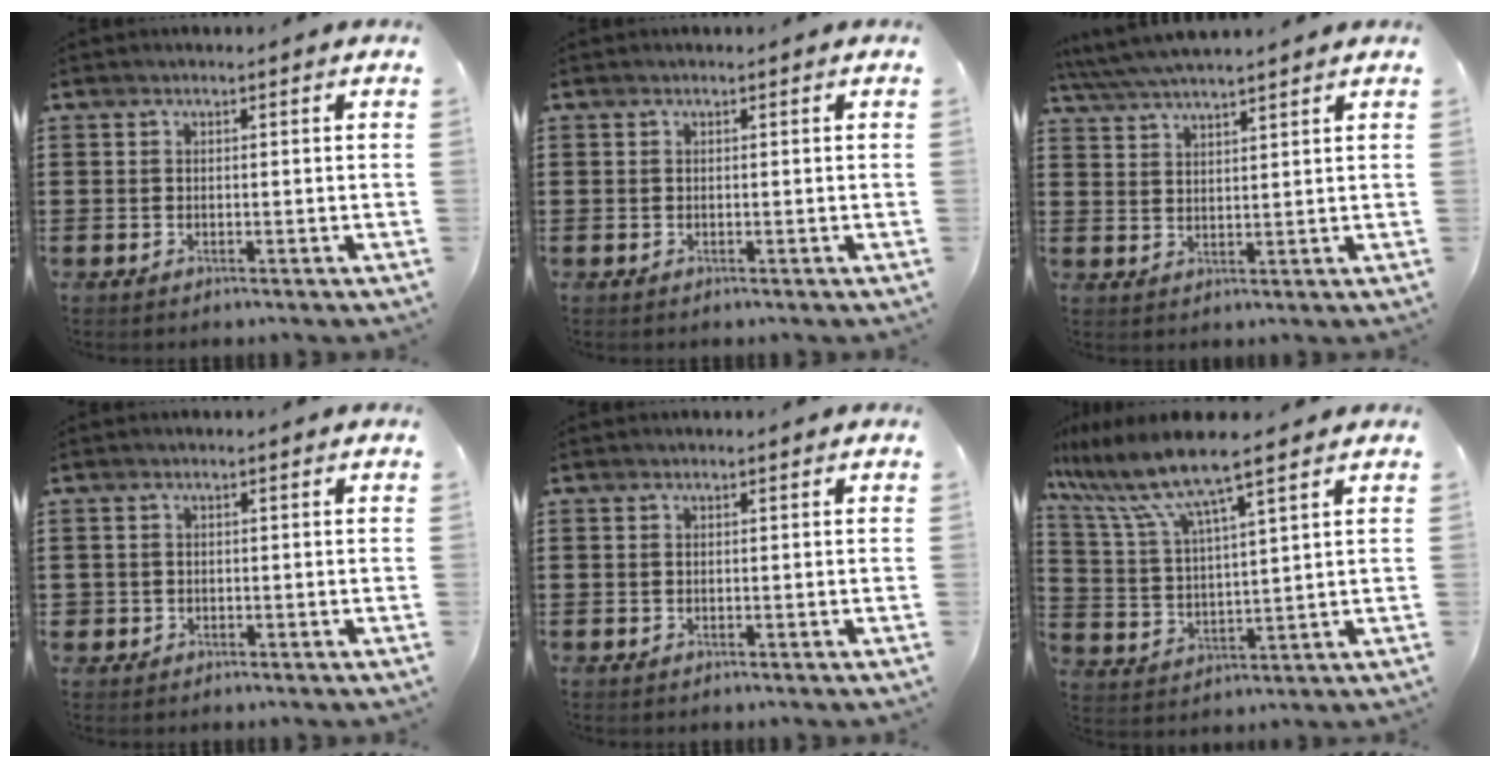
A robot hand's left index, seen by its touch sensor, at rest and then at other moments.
{"total": 0.0}
{"total": 4.1, "force": [3.8, -0.1, 1.7], "torque": [-0.043, -0.009, 0.068]}
{"total": 1.0, "force": [-0.3, 1.0, 0.1], "torque": [-0.006, 0.004, -0.008]}
{"total": 0.0}
{"total": 9.0, "force": [7.0, 0.6, 5.6], "torque": [-0.135, -0.036, 0.116]}